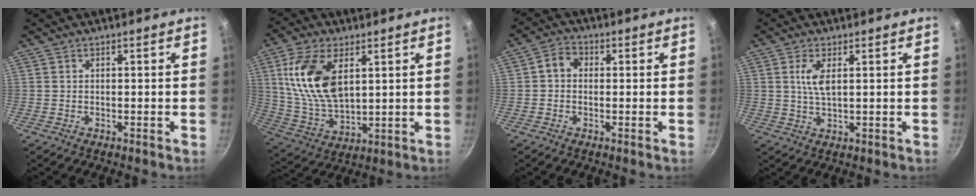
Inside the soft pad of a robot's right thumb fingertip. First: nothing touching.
{"total": 15.5, "force": [4.8, 8.4, 12.1], "torque": [-0.221, -0.019, 0.105]}
{"total": 3.6, "force": [0.2, 2.9, 2.2], "torque": [-0.036, 0.010, -0.008]}
{"total": 7.6, "force": [1.8, 3.0, 6.7], "torque": [-0.136, -0.003, 0.036]}